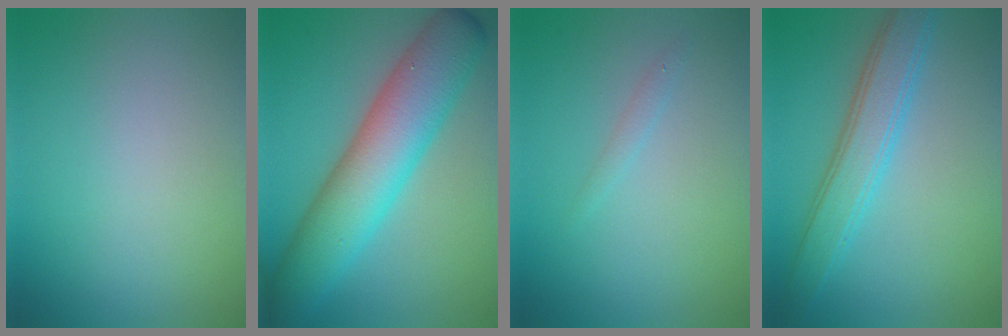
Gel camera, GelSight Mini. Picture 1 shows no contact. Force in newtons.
{"total": 10.1, "press": 10.1, "slide": 0.0}
{"total": 0.8, "press": 0.8, "slide": 0.1}
{"total": 4.4, "press": 4.4, "slide": 0.1}